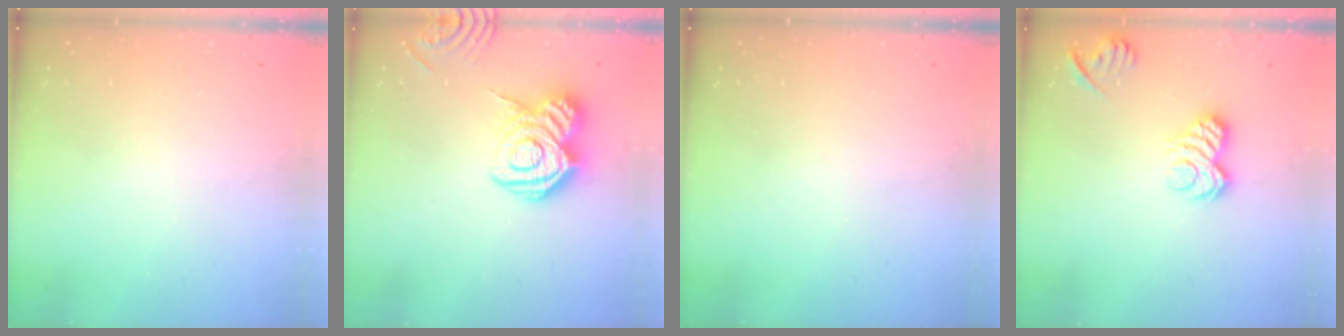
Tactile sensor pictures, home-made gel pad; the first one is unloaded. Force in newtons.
{"total": 14.7, "press": 14.6, "slide": 1.0}
{"total": 0.0}
{"total": 8.7, "press": 8.7, "slide": 0.3}